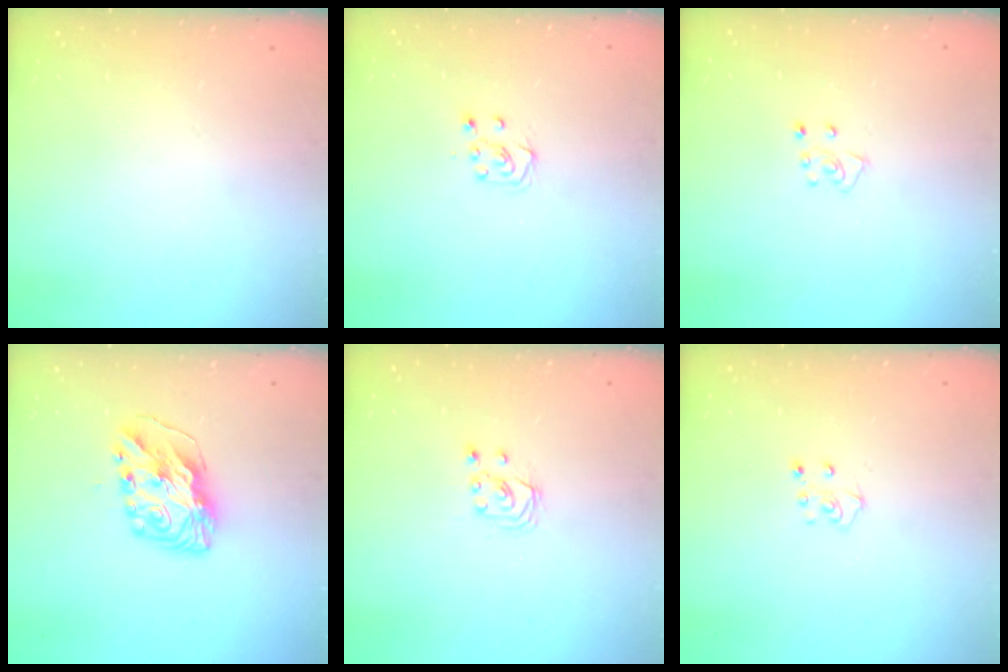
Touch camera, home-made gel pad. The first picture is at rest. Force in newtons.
{"total": 5.0, "press": 4.9, "slide": 0.6}
{"total": 4.2, "press": 4.2, "slide": 0.4}
{"total": 10.9, "press": 10.9, "slide": 0.5}
{"total": 2.6, "press": 2.6, "slide": 0.3}
{"total": 5.1, "press": 5.1, "slide": 0.4}